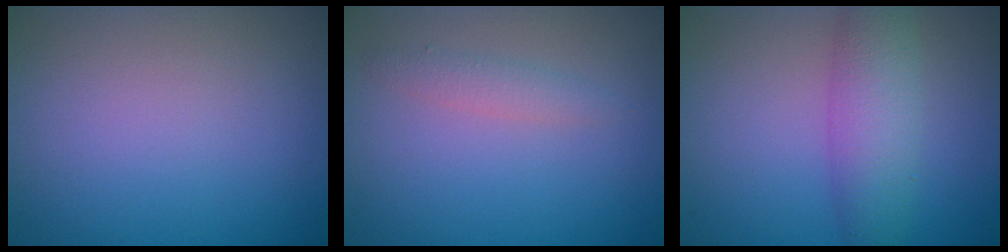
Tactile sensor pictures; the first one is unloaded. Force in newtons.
{"total": 1.4, "press": 1.4, "slide": 0.1}
{"total": 4.5, "press": 4.5, "slide": 0.0}